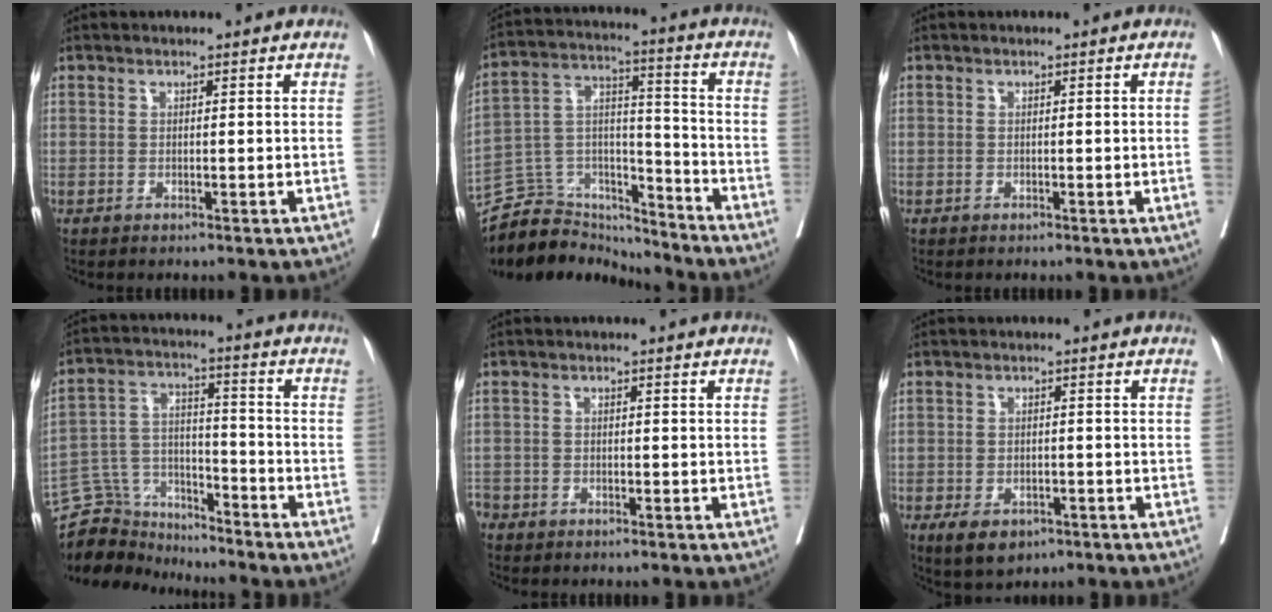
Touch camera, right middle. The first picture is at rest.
{"total": 14.5, "force": [-13.8, 4.2, 0.9], "torque": [-0.017, 0.060, -0.237]}
{"total": 0.7, "force": [-0.2, -0.1, 0.6], "torque": [-0.011, -0.001, -0.003]}
{"total": 9.6, "force": [-9.3, 2.5, -0.6], "torque": [0.005, 0.044, -0.173]}
{"total": 2.9, "force": [-2.0, 2.0, 0.3], "torque": [-0.010, 0.003, -0.044]}
{"total": 5.2, "force": [-3.1, 3.0, 2.9], "torque": [-0.048, -0.005, -0.043]}